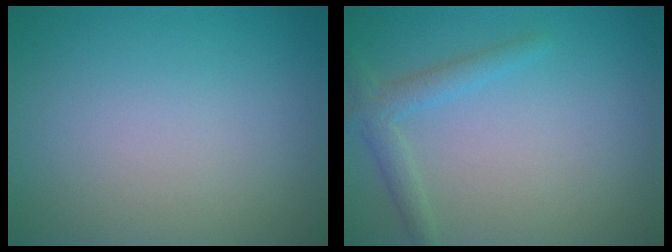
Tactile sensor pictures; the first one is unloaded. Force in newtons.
{"total": 2.1, "press": 2.1, "slide": 0.1}